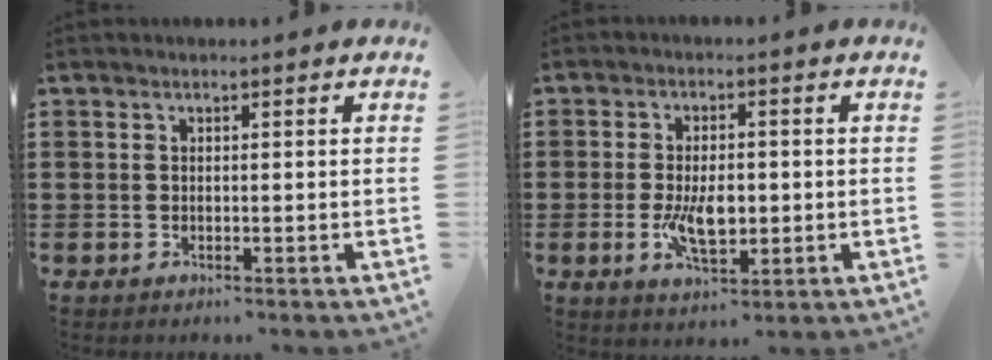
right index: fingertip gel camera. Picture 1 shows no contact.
{"total": 6.6, "force": [-1.0, 3.0, 5.8], "torque": [-0.107, -0.004, -0.018]}